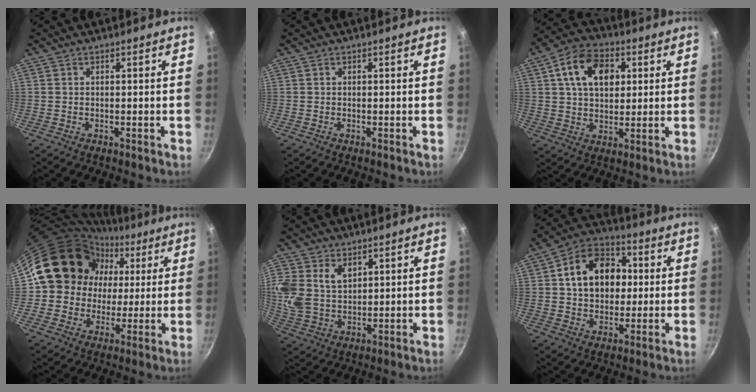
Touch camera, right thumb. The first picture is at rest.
{"total": 0.0}
{"total": 12.9, "force": [3.7, 8.7, 8.8], "torque": [-0.127, 0.006, 0.051]}
{"total": 16.6, "force": [3.4, 14.9, 6.6], "torque": [-0.083, 0.018, 0.052]}
{"total": 13.4, "force": [4.7, 9.9, 7.8], "torque": [-0.182, 0.000, 0.101]}
{"total": 15.2, "force": [2.2, 11.4, 9.8], "torque": [-0.125, 0.022, 0.024]}